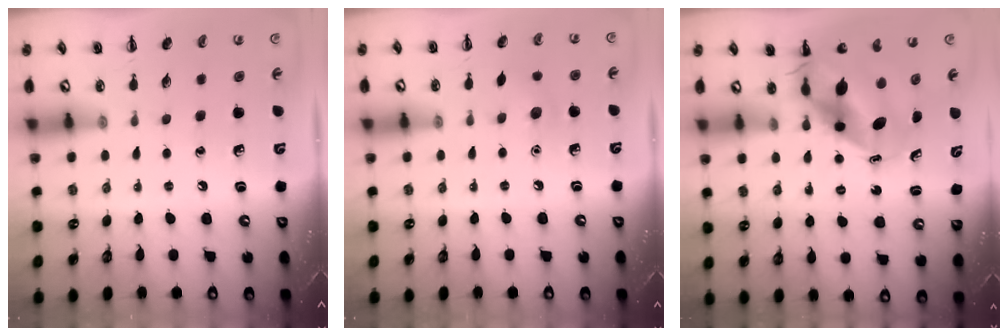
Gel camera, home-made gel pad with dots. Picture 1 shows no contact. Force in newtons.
{"total": 5.2, "press": 5.0, "slide": 1.3}
{"total": 8.0, "press": 7.7, "slide": 2.0}